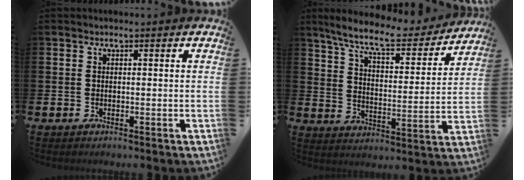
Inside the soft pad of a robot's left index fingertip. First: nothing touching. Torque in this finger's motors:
{"motor_torque": [1.13, -1.01, 0.62, 0.21]}